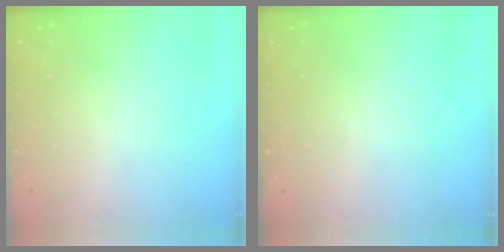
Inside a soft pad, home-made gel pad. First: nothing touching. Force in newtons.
{"total": 0.0}